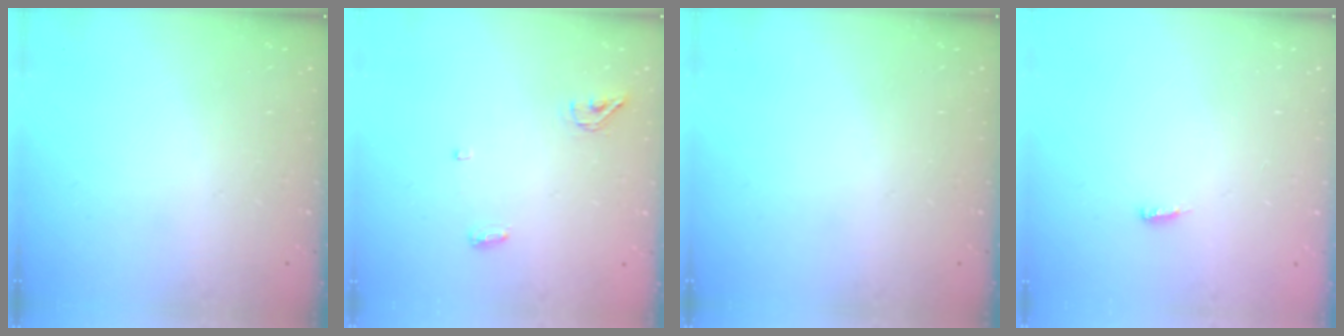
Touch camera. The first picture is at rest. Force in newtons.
{"total": 6.3, "press": 5.0, "slide": 3.9}
{"total": 0.0}
{"total": 4.3, "press": 4.1, "slide": 1.3}